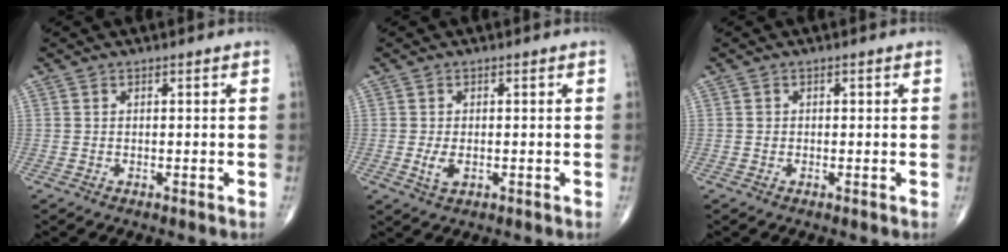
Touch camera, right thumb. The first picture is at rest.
{"total": 2.8, "force": [-0.5, 1.5, 2.3], "torque": [-0.048, -0.007, -0.007]}
{"total": 0.8, "force": [0.1, 0.8, 0.3], "torque": [0.002, 0.002, 0.001]}